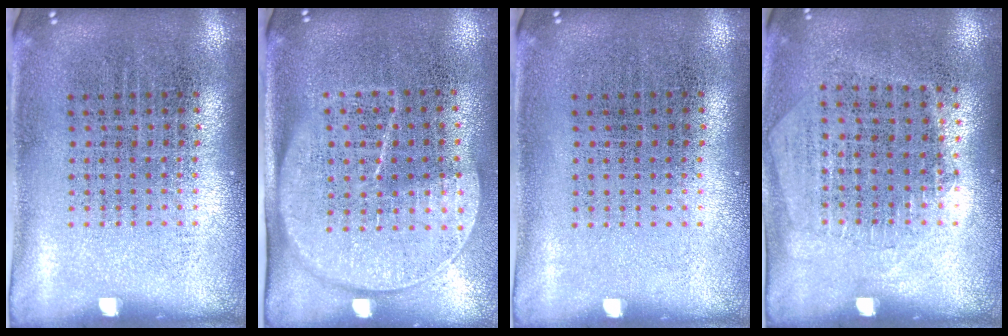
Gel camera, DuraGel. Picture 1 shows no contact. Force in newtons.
{"total": 1.8, "press": 1.5, "slide": 1.0}
{"total": 0.0}
{"total": 1.3, "press": 1.1, "slide": 0.6}